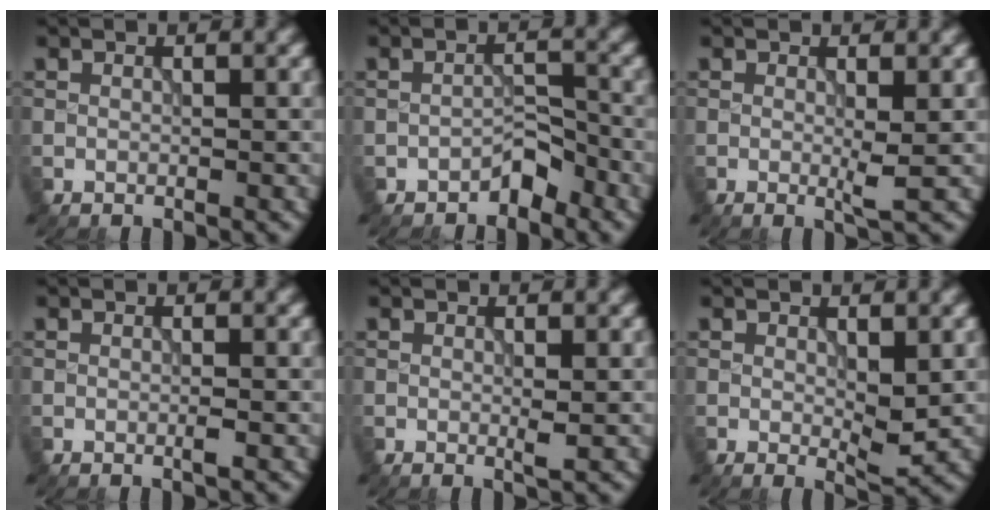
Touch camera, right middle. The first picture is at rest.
{"total": 2.2, "force": [-1.7, 0.9, 0.9], "torque": [-0.011, 0.011, -0.030]}
{"total": 1.4, "force": [0.0, 0.1, 1.4], "torque": [-0.024, -0.006, -0.003]}
{"total": 0.6, "force": [-0.2, 0.0, 0.6], "torque": [-0.011, -0.002, -0.005]}
{"total": 0.8, "force": [0.0, 0.0, 0.8], "torque": [-0.013, -0.003, -0.002]}
{"total": 2.2, "force": [0.2, 0.8, 2.0], "torque": [-0.030, -0.007, 0.006]}